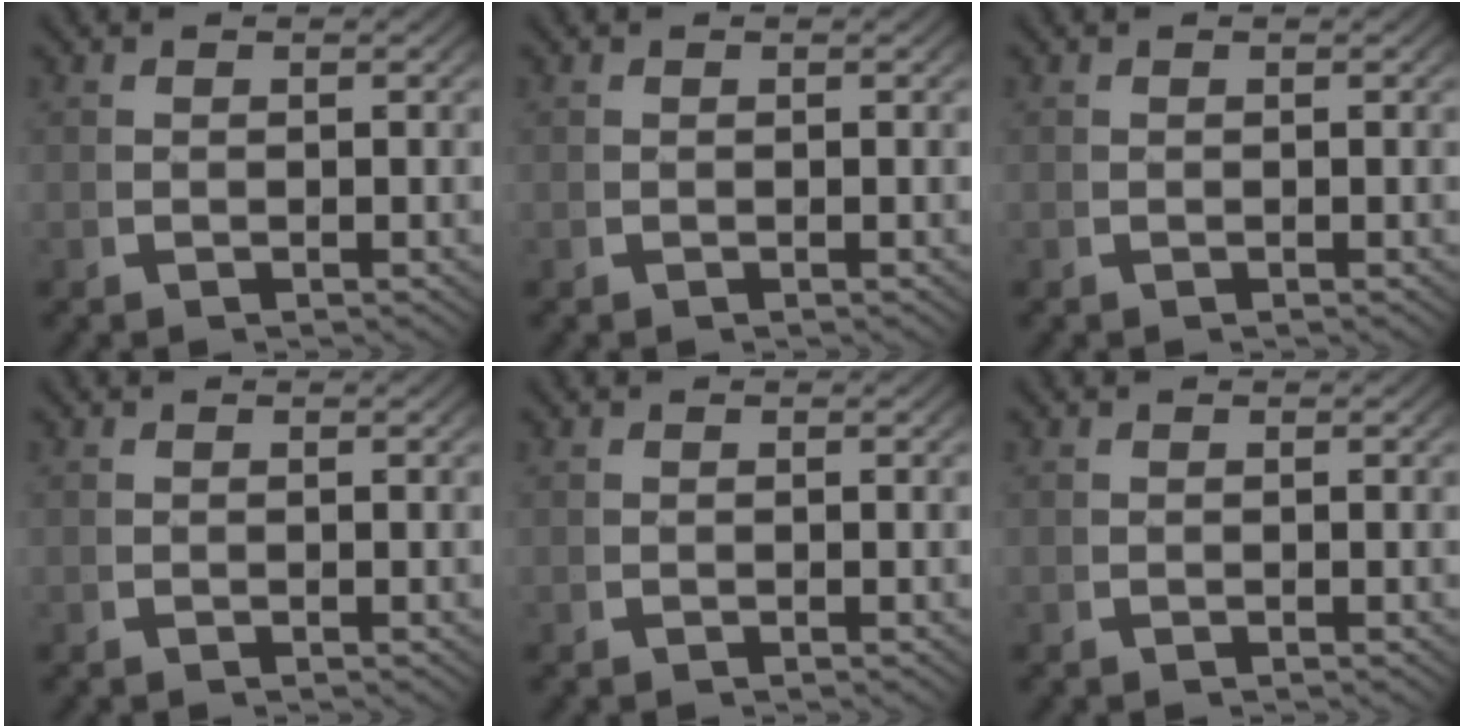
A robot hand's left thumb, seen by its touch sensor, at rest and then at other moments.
{"total": 0.0}
{"total": 0.0}
{"total": 0.0}
{"total": 0.0}
{"total": 0.0}